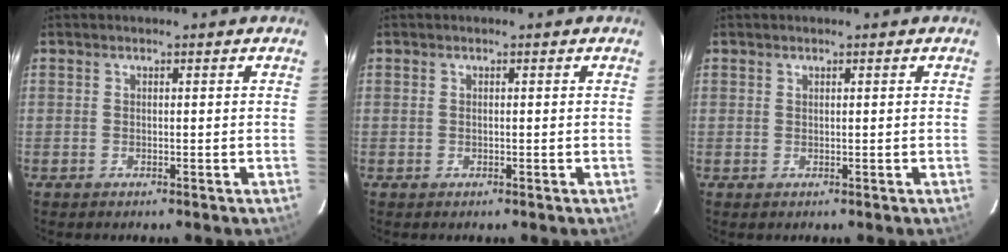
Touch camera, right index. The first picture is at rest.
{"total": 0.0}
{"total": 0.6, "force": [0.3, 0.5, 0.0], "torque": [0.003, 0.002, 0.004]}